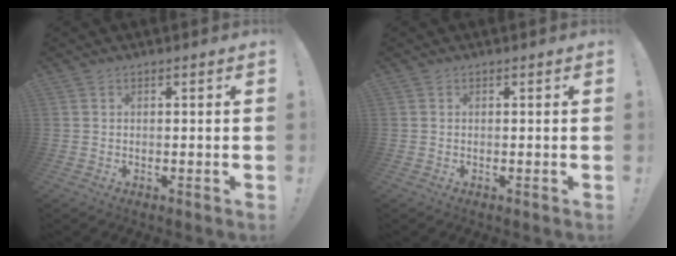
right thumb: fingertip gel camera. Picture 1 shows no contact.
{"total": 0.0}